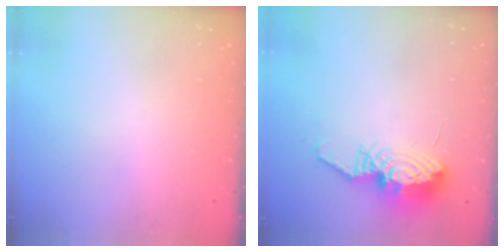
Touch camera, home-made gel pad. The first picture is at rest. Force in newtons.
{"total": 10.3, "press": 10.3, "slide": 0.9}